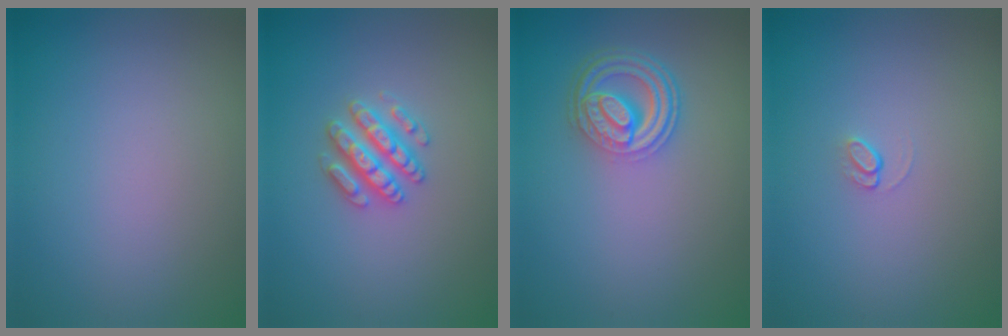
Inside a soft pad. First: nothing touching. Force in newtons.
{"total": 3.0, "press": 2.9, "slide": 0.6}
{"total": 4.6, "press": 3.5, "slide": 3.0}
{"total": 0.8, "press": 0.5, "slide": 0.7}